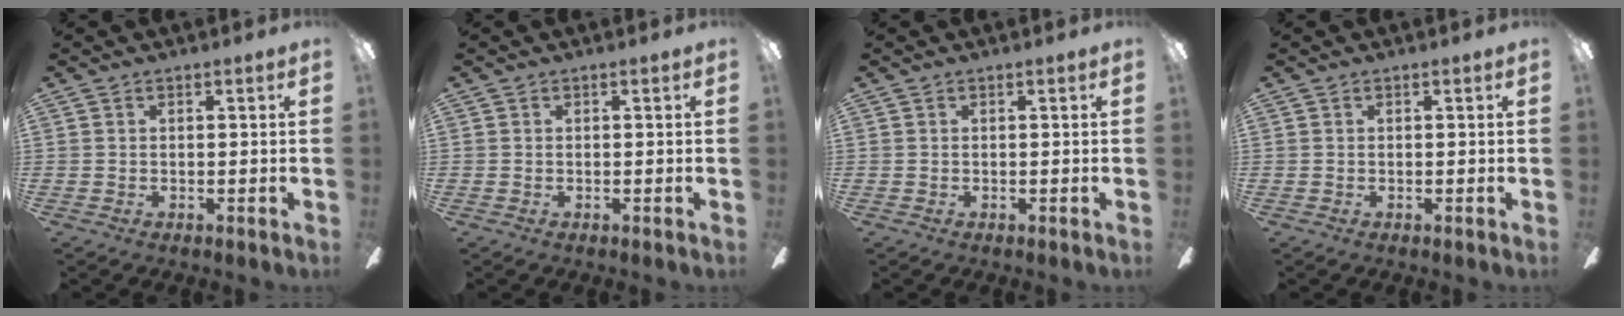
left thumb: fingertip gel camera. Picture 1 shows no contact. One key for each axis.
{"total": 0.0}
{"total": 0.0}
{"total": 0.0}